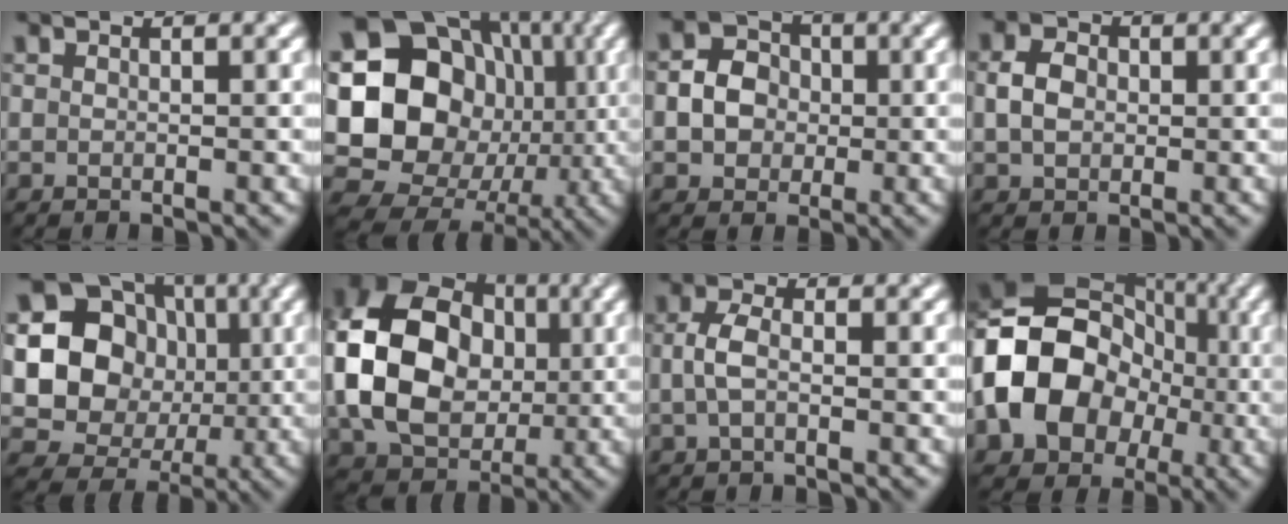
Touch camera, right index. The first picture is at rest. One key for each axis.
{"total": 21.5, "fx": 0.9, "fy": 19.2, "fz": 9.7, "tx": -0.200, "ty": 0.046, "tz": -0.016}
{"total": 4.1, "fx": -0.2, "fy": 3.6, "fz": 2.0, "tx": -0.022, "ty": 0.003, "tz": -0.015}
{"total": 3.1, "fx": 0.1, "fy": 2.5, "fz": 1.9, "tx": -0.040, "ty": 0.004, "tz": -0.003}
{"total": 17.4, "fx": 1.7, "fy": 16.0, "fz": 6.7, "tx": -0.158, "ty": 0.029, "tz": 0.003}
{"total": 15.0, "fx": 0.2, "fy": 11.6, "fz": 9.5, "tx": -0.206, "ty": 0.000, "tz": 0.002}
{"total": 2.3, "fx": -0.3, "fy": 1.0, "fz": 2.0, "tx": -0.048, "ty": 0.004, "tz": -0.010}
{"total": 15.4, "fx": -2.3, "fy": 12.1, "fz": 9.2, "tx": -0.187, "ty": 0.013, "tz": -0.063}